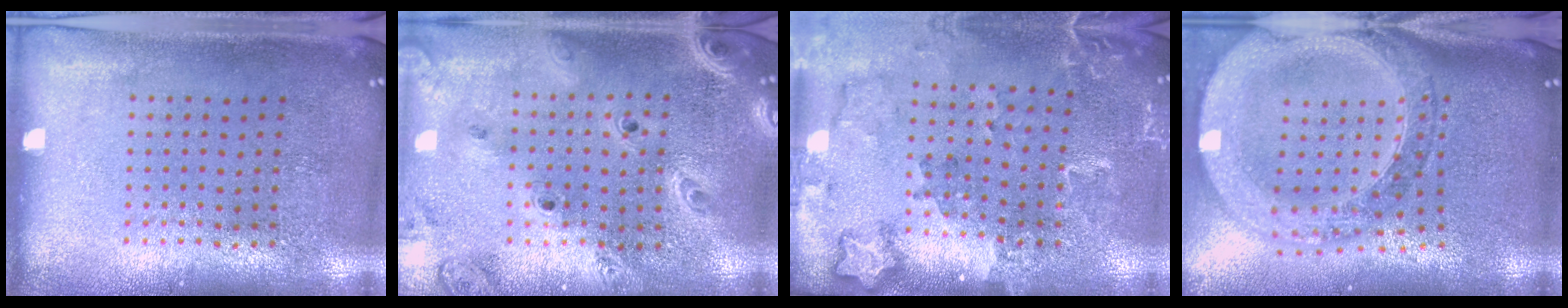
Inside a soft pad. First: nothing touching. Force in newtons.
{"total": 3.0, "press": 2.5, "slide": 1.6}
{"total": 1.8, "press": 1.8, "slide": 0.2}
{"total": 3.0, "press": 2.5, "slide": 1.6}